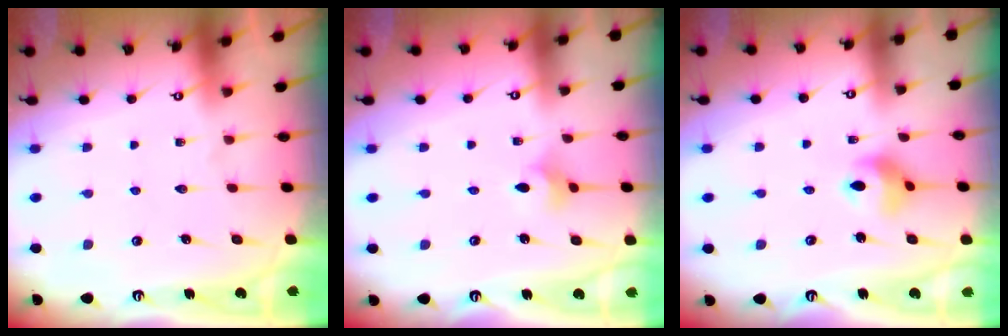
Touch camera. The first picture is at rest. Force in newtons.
{"total": 3.5, "press": 3.4, "slide": 0.7}
{"total": 6.5, "press": 6.5, "slide": 0.5}